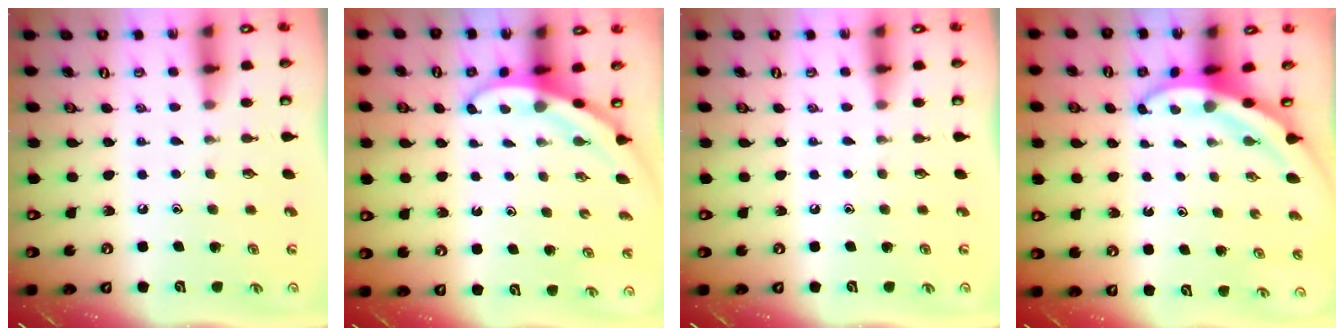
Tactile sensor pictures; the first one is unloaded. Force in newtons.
{"total": 3.3, "press": 3.3, "slide": 0.1}
{"total": 0.0}
{"total": 4.0, "press": 3.9, "slide": 0.5}